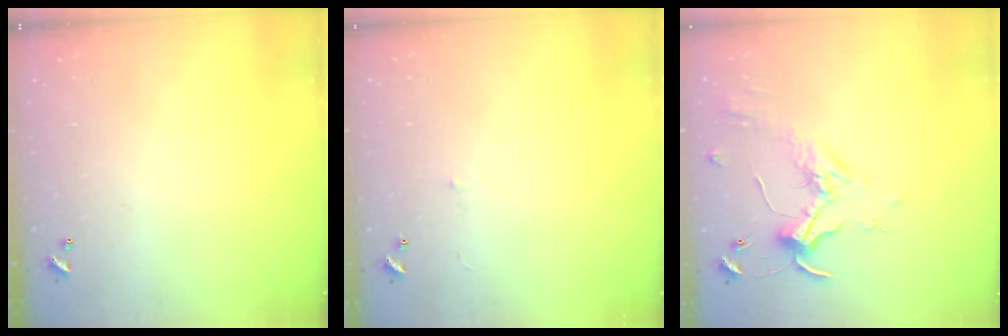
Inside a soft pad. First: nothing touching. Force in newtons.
{"total": 0.6, "press": 0.0, "slide": 0.6}
{"total": 1.6, "press": 1.6, "slide": 0.4}